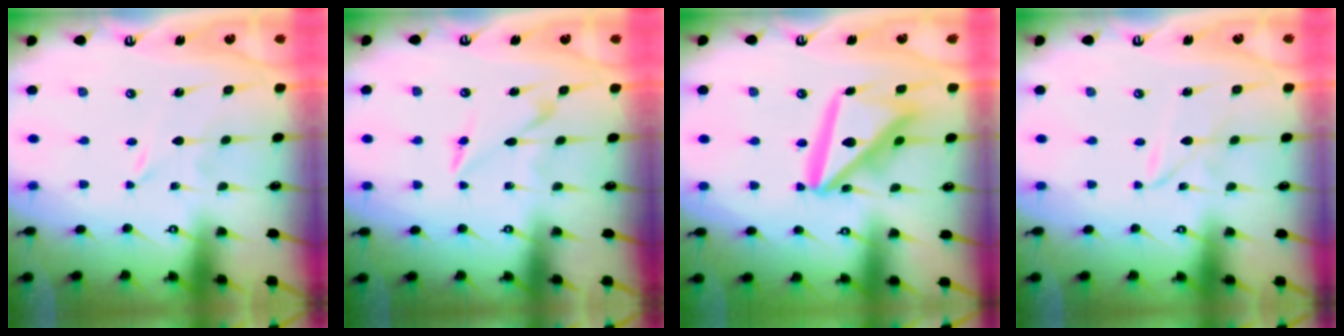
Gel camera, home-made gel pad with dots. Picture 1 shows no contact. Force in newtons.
{"total": 6.1, "press": 6.0, "slide": 0.6}
{"total": 18.6, "press": 18.5, "slide": 2.2}
{"total": 2.1, "press": 2.1, "slide": 0.1}